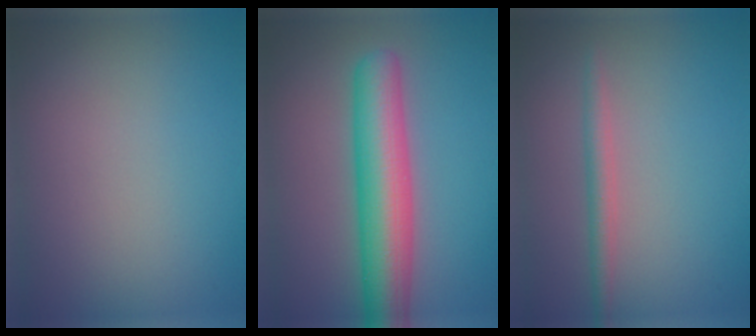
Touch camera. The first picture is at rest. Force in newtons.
{"total": 8.1, "press": 8.1, "slide": 0.3}
{"total": 1.8, "press": 1.8, "slide": 0.1}